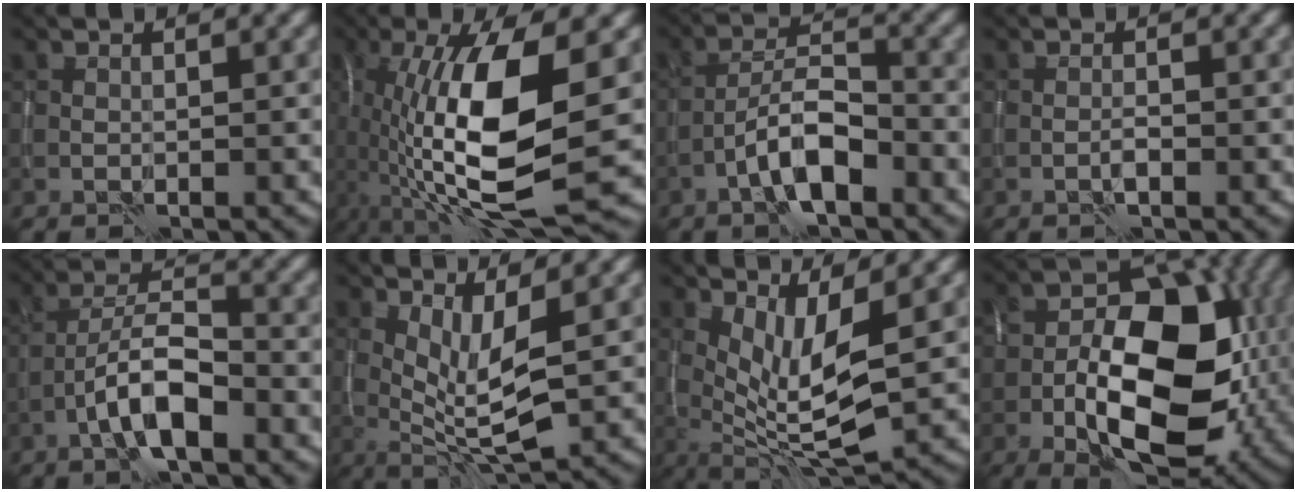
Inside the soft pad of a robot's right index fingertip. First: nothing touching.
{"total": 11.9, "force": [-0.9, 3.9, 11.2], "torque": [-0.220, -0.005, -0.015]}
{"total": 4.8, "force": [-2.6, 1.5, 3.8], "torque": [-0.063, 0.015, -0.053]}
{"total": 0.9, "force": [-0.5, 0.0, 0.7], "torque": [-0.015, 0.004, -0.011]}
{"total": 5.3, "force": [-2.6, 1.5, 4.3], "torque": [-0.076, 0.015, -0.053]}
{"total": 4.2, "force": [1.2, 0.9, 3.9], "torque": [-0.077, -0.013, 0.027]}
{"total": 5.9, "force": [1.4, 1.5, 5.5], "torque": [-0.103, -0.012, 0.031]}
{"total": 13.6, "force": [-2.8, 7.7, 10.8], "torque": [-0.172, -0.007, -0.062]}